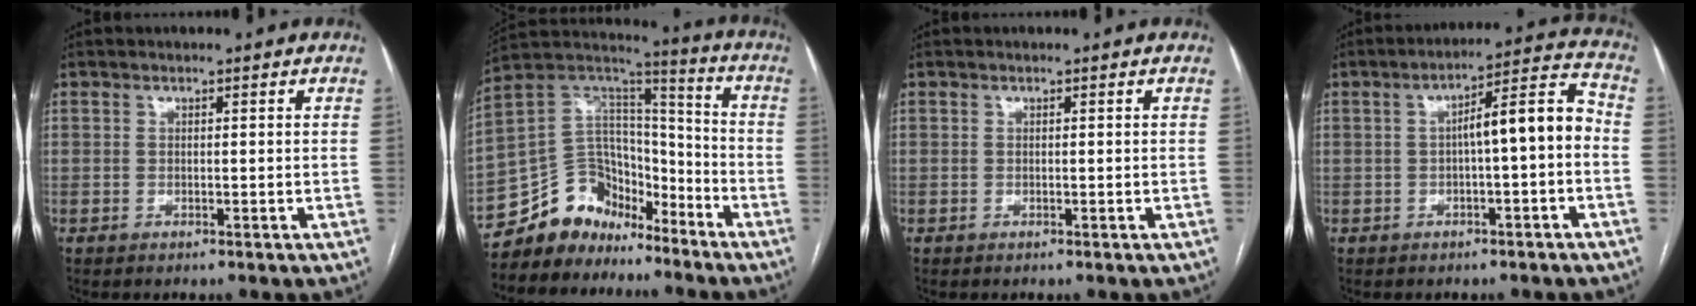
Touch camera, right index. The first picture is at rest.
{"total": 12.6, "force": [-10.1, 7.2, 1.8], "torque": [-0.030, 0.091, -0.183]}
{"total": 0.0}
{"total": 8.6, "force": [-0.7, 1.4, 8.4], "torque": [-0.119, 0.036, -0.010]}